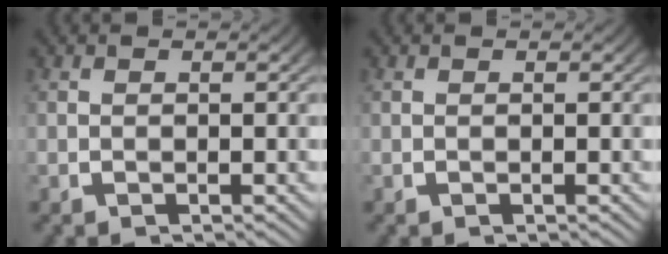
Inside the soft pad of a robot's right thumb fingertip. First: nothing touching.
{"total": 0.0}